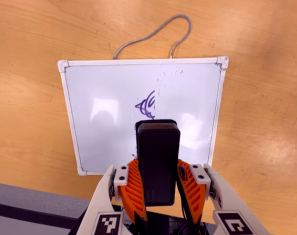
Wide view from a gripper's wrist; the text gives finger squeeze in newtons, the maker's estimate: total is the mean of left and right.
{"total": 9.9, "left": 8.3, "right": 11.5}